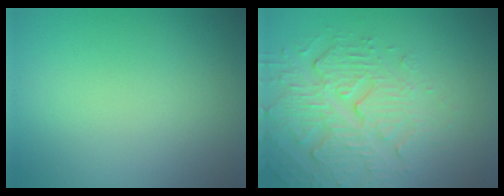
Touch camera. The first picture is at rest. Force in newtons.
{"total": 5.2, "press": 3.6, "slide": 3.7}